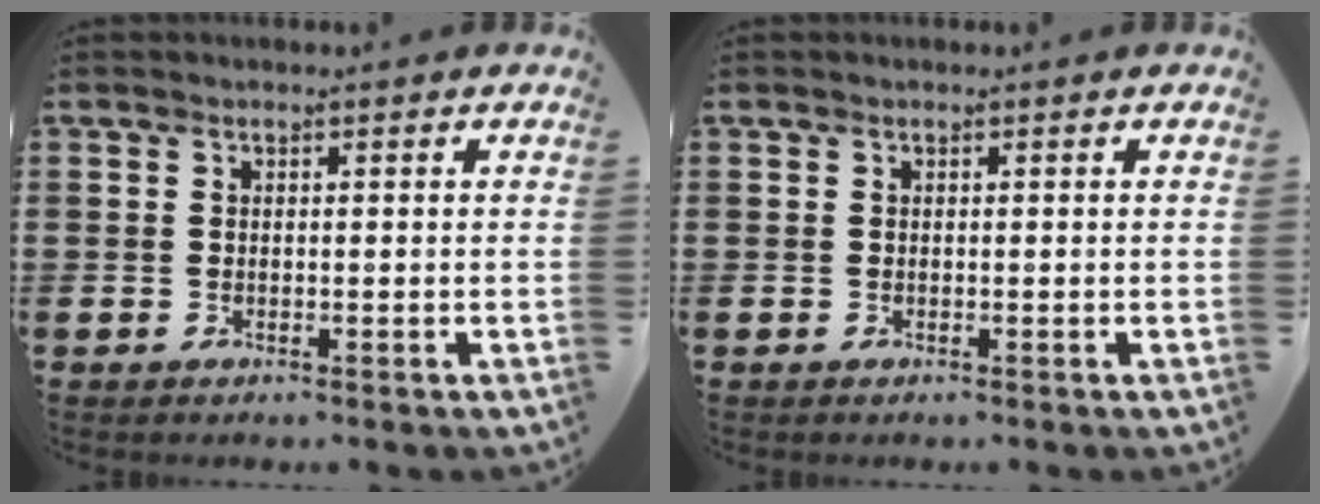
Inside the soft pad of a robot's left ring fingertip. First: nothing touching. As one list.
[{"total": 0.0}]